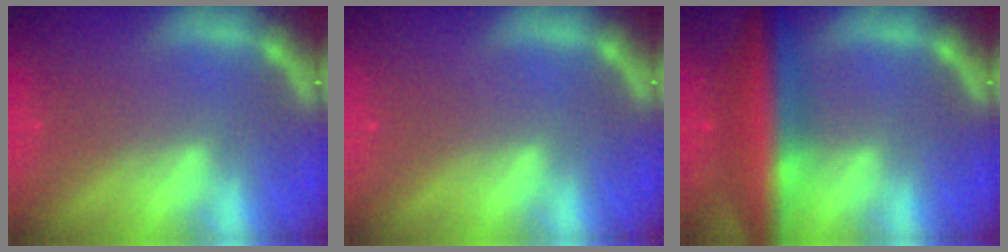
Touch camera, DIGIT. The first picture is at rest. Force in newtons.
{"total": 0.0}
{"total": 8.5}